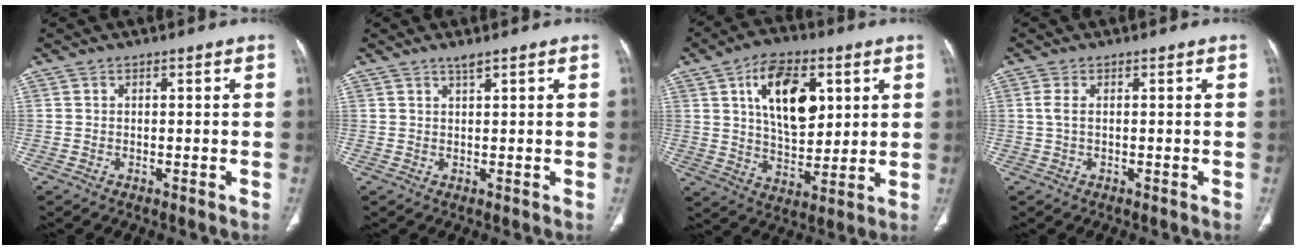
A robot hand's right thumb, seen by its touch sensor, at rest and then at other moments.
{"total": 1.3, "force": [1.0, -0.1, 0.8], "torque": [-0.014, -0.006, 0.019]}
{"total": 15.5, "force": [5.2, 8.6, 11.7], "torque": [-0.161, -0.019, 0.095]}
{"total": 1.8, "force": [0.2, 0.8, 1.6], "torque": [-0.045, 0.003, 0.003]}